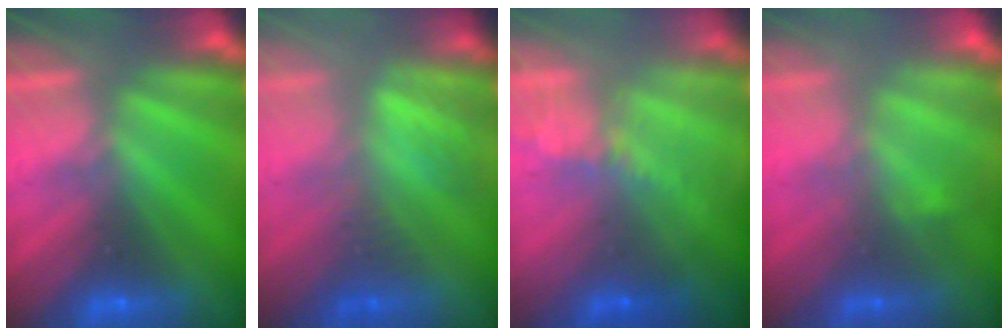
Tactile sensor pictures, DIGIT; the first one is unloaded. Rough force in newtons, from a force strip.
{"total": 2.8}
{"total": 5.9}
{"total": 2.6}